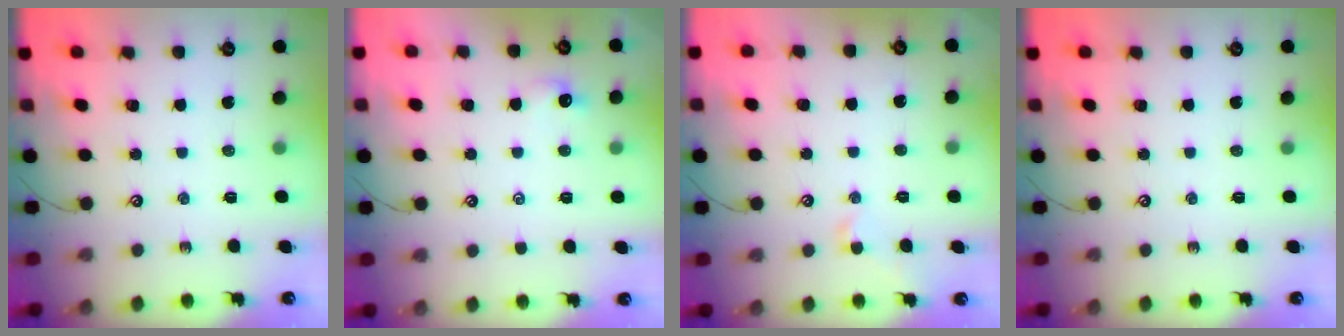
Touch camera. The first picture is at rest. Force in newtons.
{"total": 0.9, "press": 0.8, "slide": 0.4}
{"total": 0.5, "press": 0.2, "slide": 0.5}
{"total": 0.0}